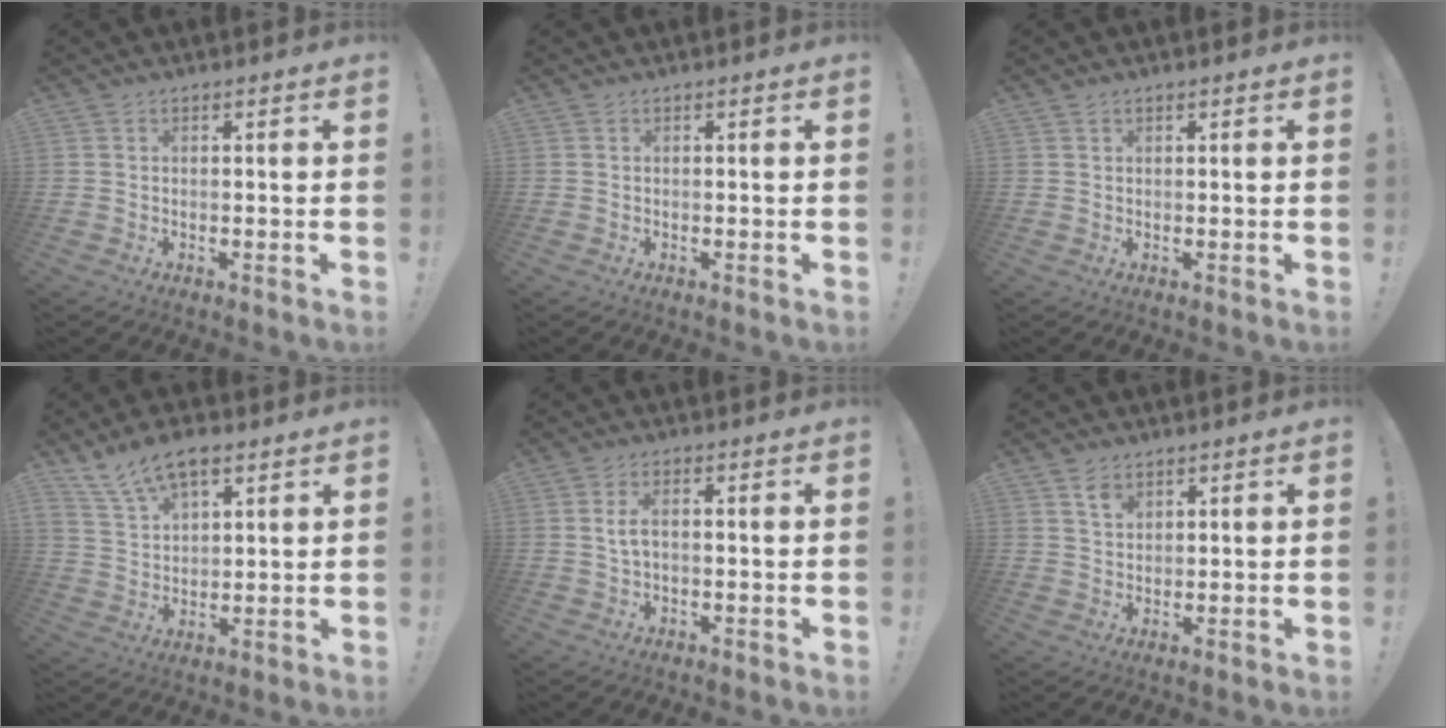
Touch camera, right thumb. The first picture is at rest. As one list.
[{"total": 0.0}, {"total": 0.7, "force": [0.5, 0.3, 0.3], "torque": [-0.004, -0.001, 0.010]}, {"total": 10.4, "force": [7.2, 4.9, 5.7], "torque": [-0.108, -0.030, 0.139]}, {"total": 3.5, "force": [0.2, 1.6, 3.1], "torque": [-0.056, 0.006, 0.003]}, {"total": 3.9, "force": [2.7, 2.2, 1.8], "torque": [-0.019, -0.017, 0.046]}]